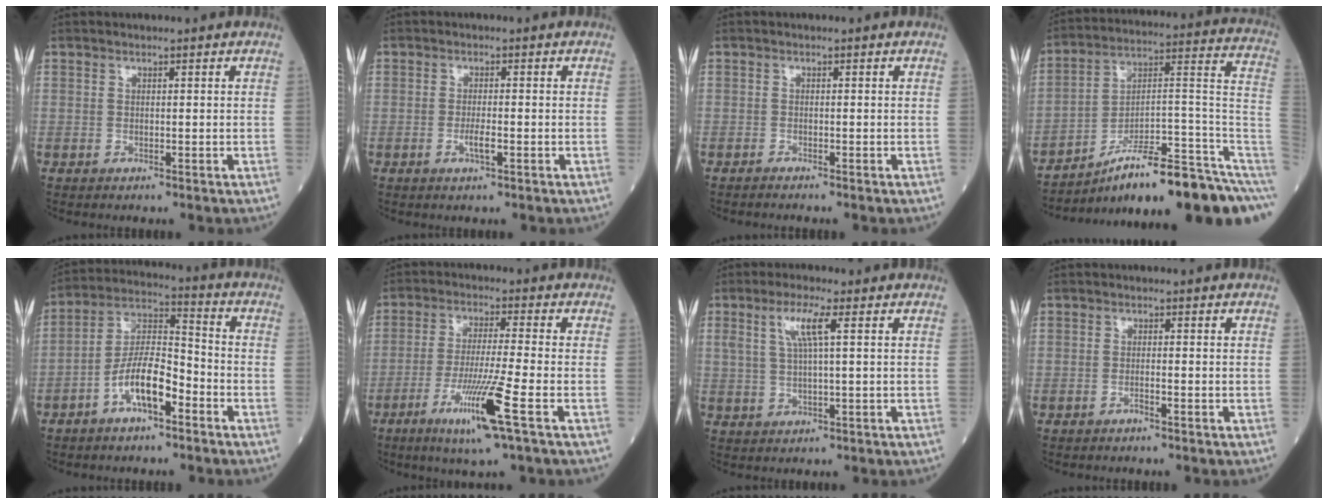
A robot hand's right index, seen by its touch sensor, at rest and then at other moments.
{"total": 2.1, "force": [-0.8, 0.3, 1.9], "torque": [-0.036, -0.001, -0.012]}
{"total": 1.1, "force": [-1.0, -0.2, 0.3], "torque": [-0.008, -0.002, -0.015]}
{"total": 21.5, "force": [-14.7, 2.3, 15.5], "torque": [-0.138, 0.055, -0.223]}
{"total": 9.7, "force": [-4.6, 3.1, 7.9], "torque": [-0.158, 0.018, -0.085]}
{"total": 10.5, "force": [-4.8, -1.0, 9.3], "torque": [-0.178, -0.024, -0.091]}
{"total": 4.9, "force": [1.7, 0.2, 4.6], "torque": [-0.098, 0.009, 0.035]}
{"total": 1.0, "force": [-0.7, -0.1, 0.7], "torque": [-0.014, 0.001, -0.015]}